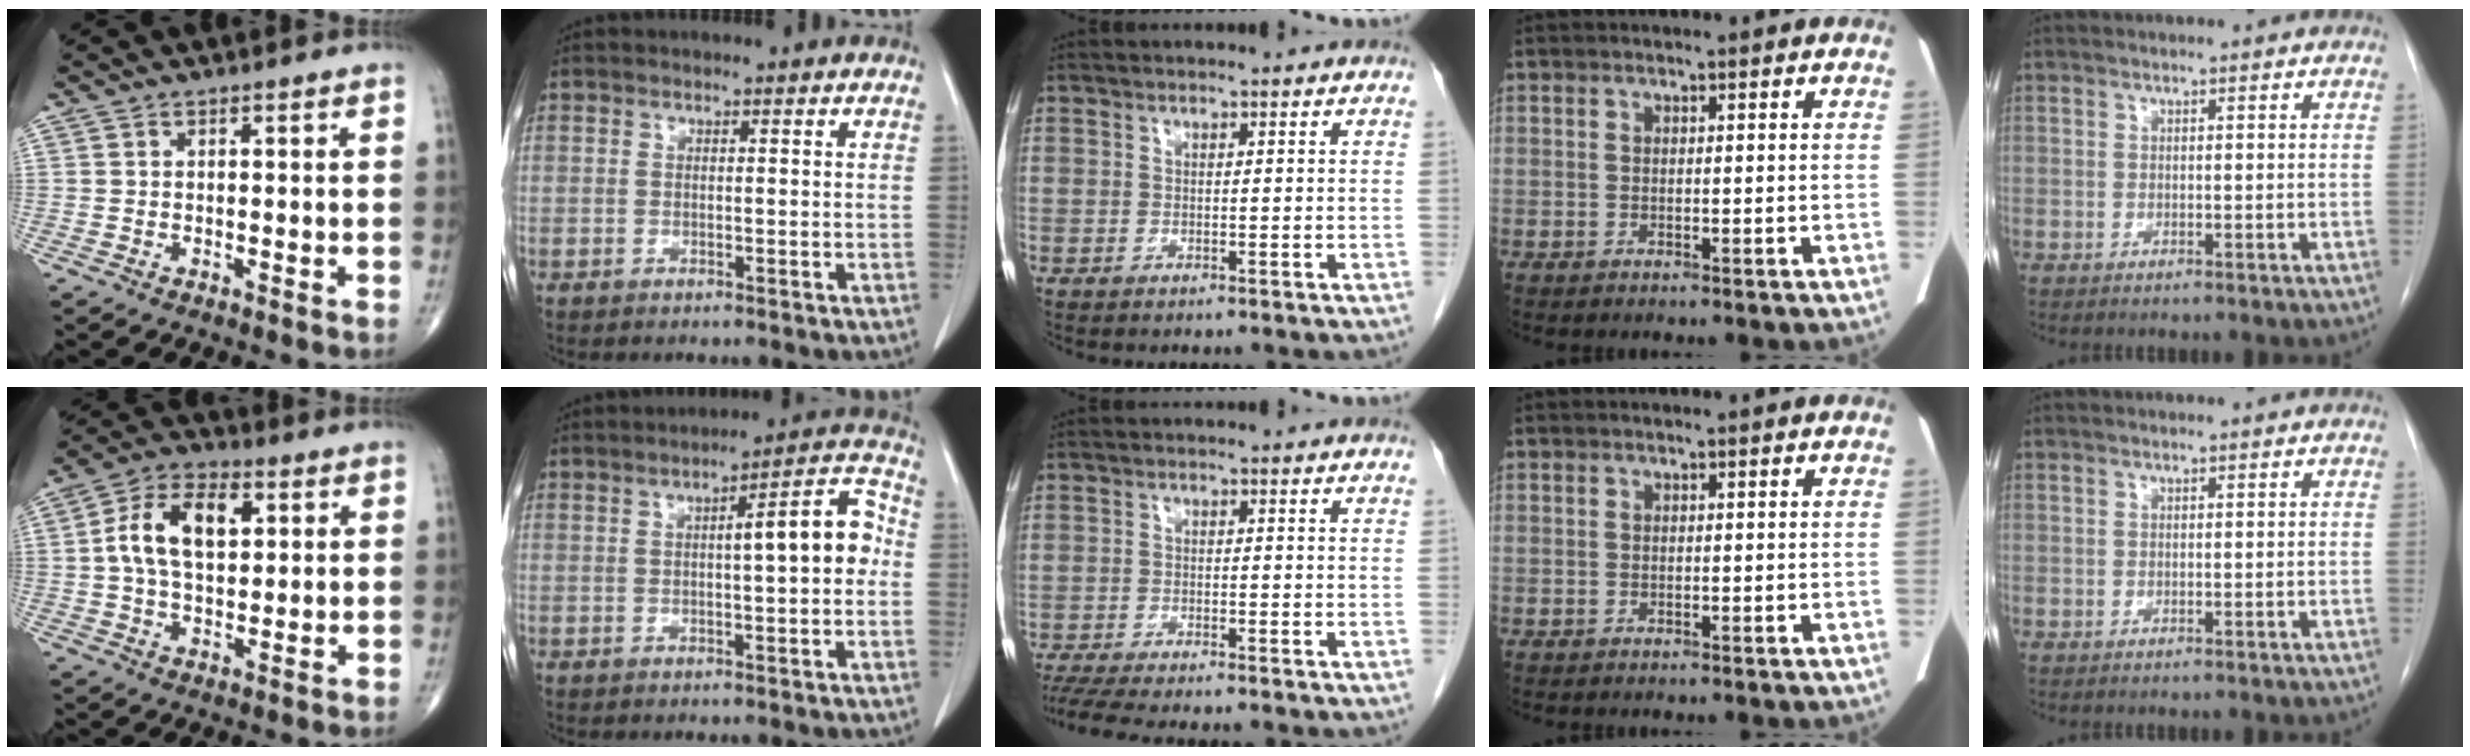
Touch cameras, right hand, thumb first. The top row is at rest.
{"thumb": {"total": 12.2, "force": [2.3, 7.1, 9.6], "torque": [-0.162, 0.013, 0.035]}, "index": {"total": 8.4, "force": [0.3, 1.6, 8.3], "torque": [-0.110, 0.029, 0.000]}, "middle": {"total": 8.7, "force": [-7.6, 0.6, 4.3], "torque": [-0.060, -0.015, -0.117]}}